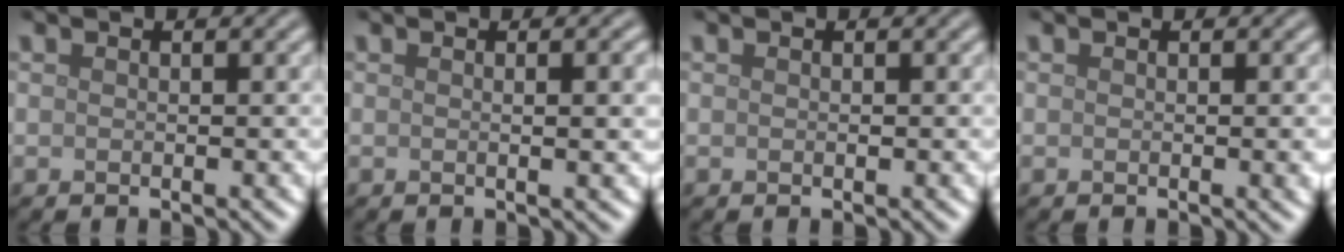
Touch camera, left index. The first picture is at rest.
{"total": 2.5, "force": [0.2, 0.7, 2.4], "torque": [-0.026, 0.003, 0.000]}
{"total": 0.0}
{"total": 1.4, "force": [0.0, 0.3, 1.3], "torque": [-0.013, 0.000, -0.001]}